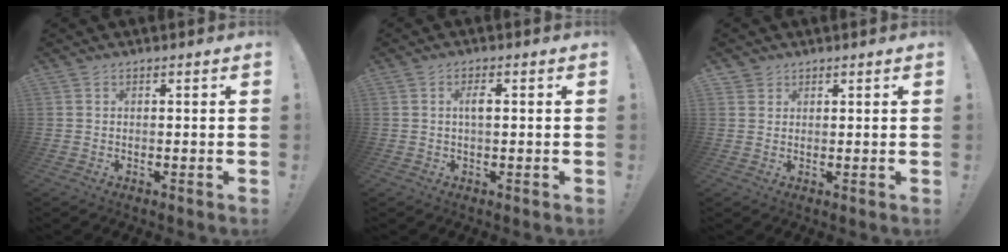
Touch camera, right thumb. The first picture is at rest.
{"total": 2.8, "force": [0.2, 0.9, 2.6], "torque": [-0.046, 0.006, -0.001]}
{"total": 2.1, "force": [1.5, 1.4, -0.1], "torque": [0.005, -0.008, 0.027]}